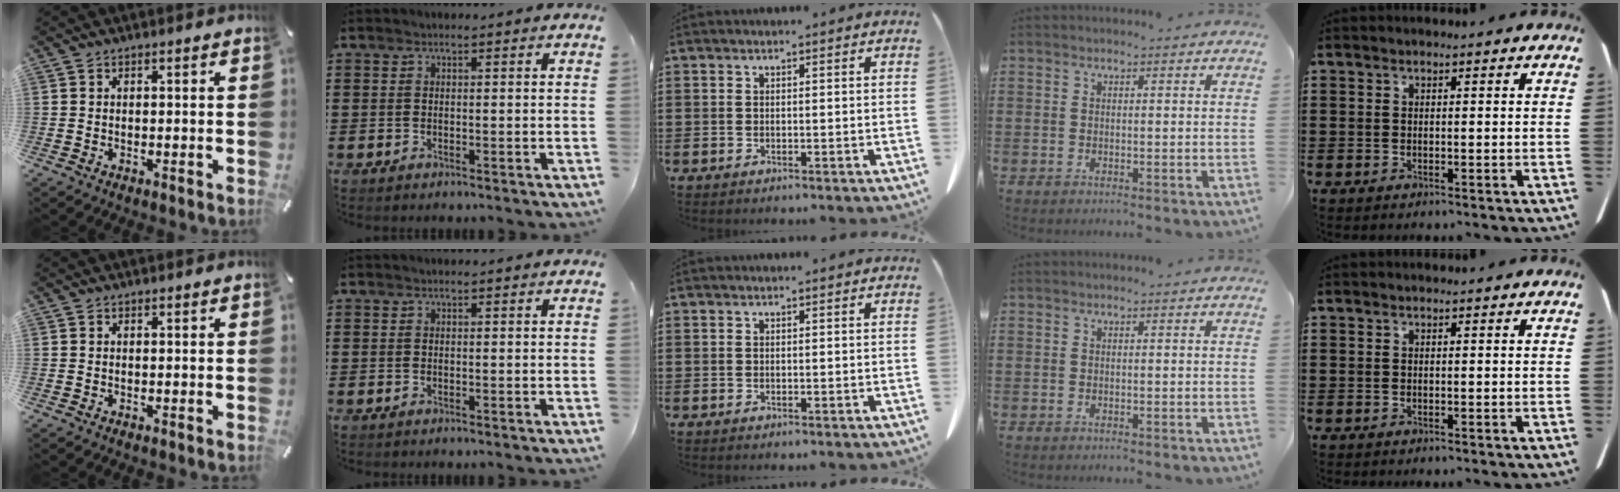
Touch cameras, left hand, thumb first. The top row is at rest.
{}